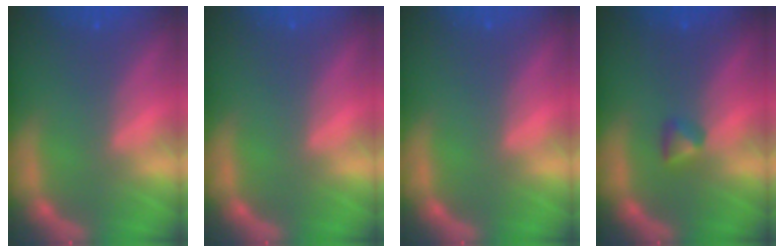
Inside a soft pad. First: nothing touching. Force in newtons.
{"total": 0.0}
{"total": 0.0}
{"total": 1.4}